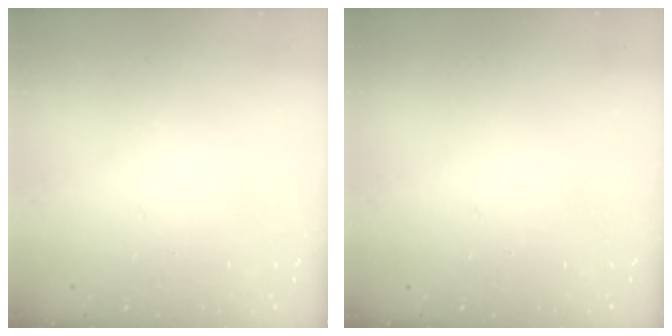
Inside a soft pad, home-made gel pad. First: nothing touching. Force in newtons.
{"total": 0.0}